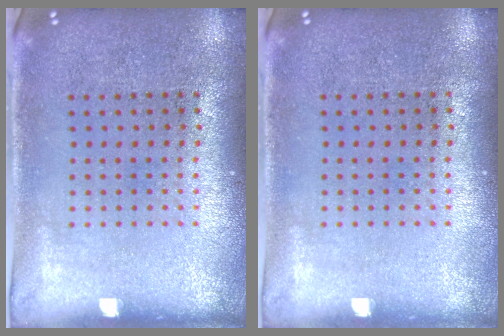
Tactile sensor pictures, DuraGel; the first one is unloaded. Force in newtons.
{"total": 0.0}